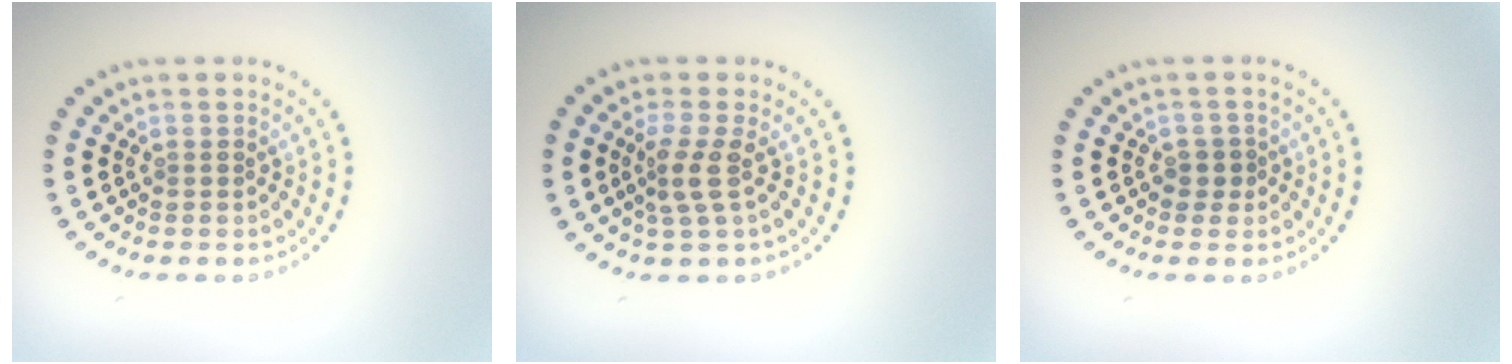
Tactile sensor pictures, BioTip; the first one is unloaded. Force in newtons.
{"total": 2.4, "press": 1.7, "slide": 1.7}
{"total": 0.9, "press": 0.7, "slide": 0.6}